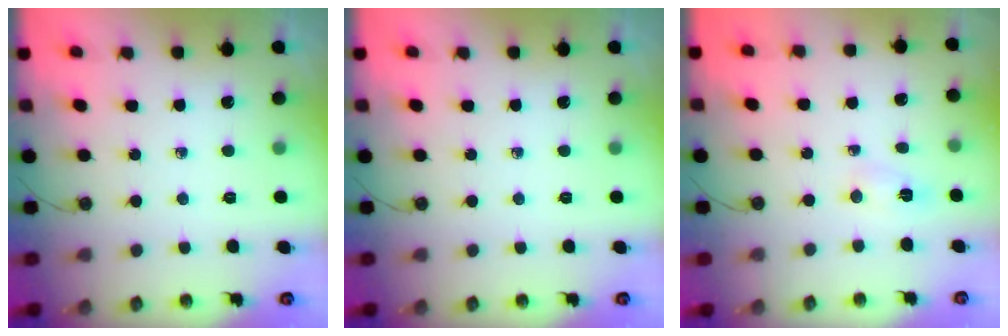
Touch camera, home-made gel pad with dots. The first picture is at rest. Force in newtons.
{"total": 0.0}
{"total": 2.2, "press": 2.2, "slide": 0.2}